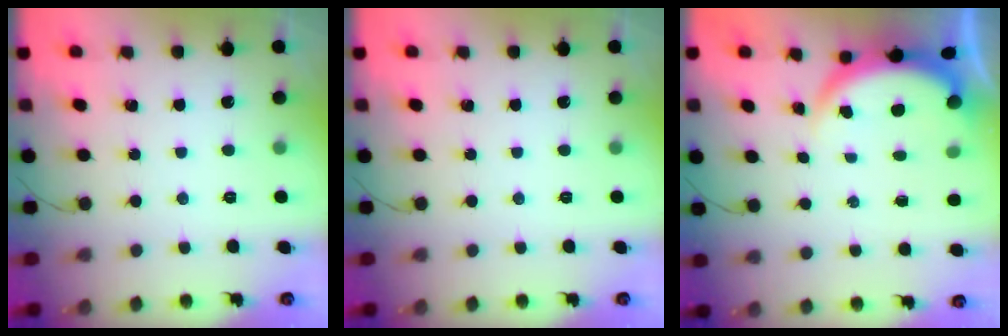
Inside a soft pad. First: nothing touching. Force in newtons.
{"total": 0.0}
{"total": 3.8, "press": 3.8, "slide": 0.2}